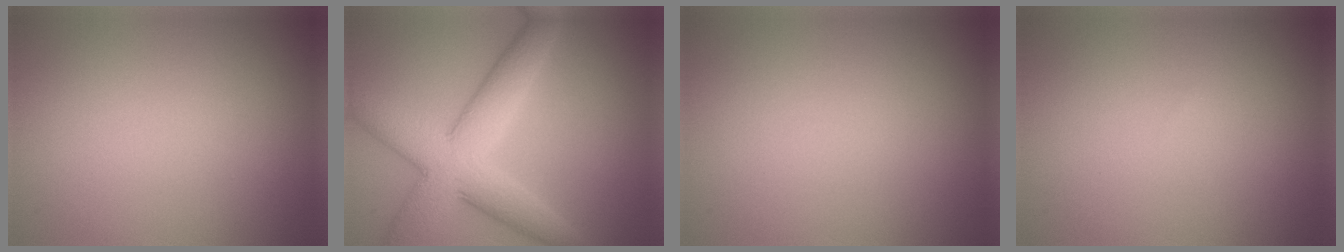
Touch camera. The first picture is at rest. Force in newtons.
{"total": 7.5, "press": 7.5, "slide": 0.1}
{"total": 0.0}
{"total": 0.0}